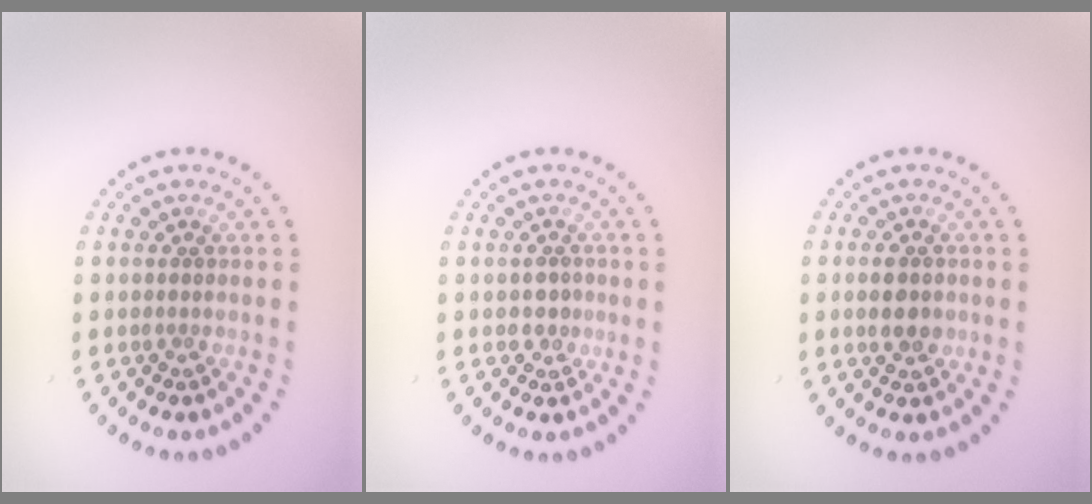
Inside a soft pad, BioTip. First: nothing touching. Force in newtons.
{"total": 1.2, "press": 1.2, "slide": 0.4}
{"total": 2.8, "press": 2.8, "slide": 0.2}